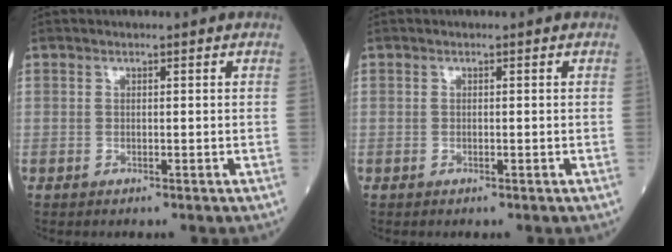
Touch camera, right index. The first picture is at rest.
{"total": 0.0}